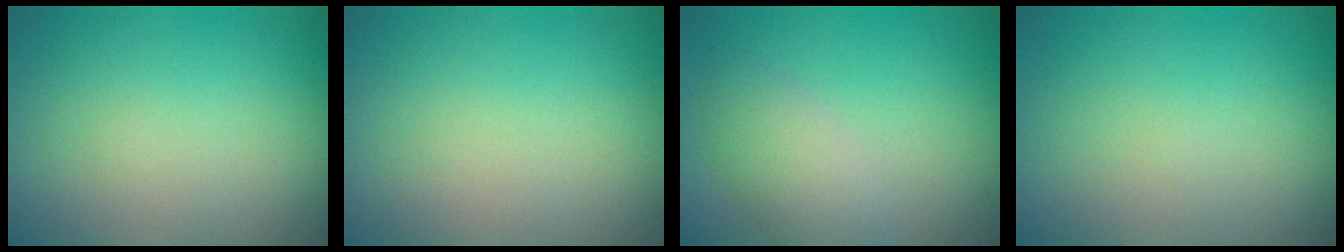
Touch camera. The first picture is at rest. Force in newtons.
{"total": 0.0}
{"total": 2.9, "press": 2.9, "slide": 0.2}
{"total": 0.0}